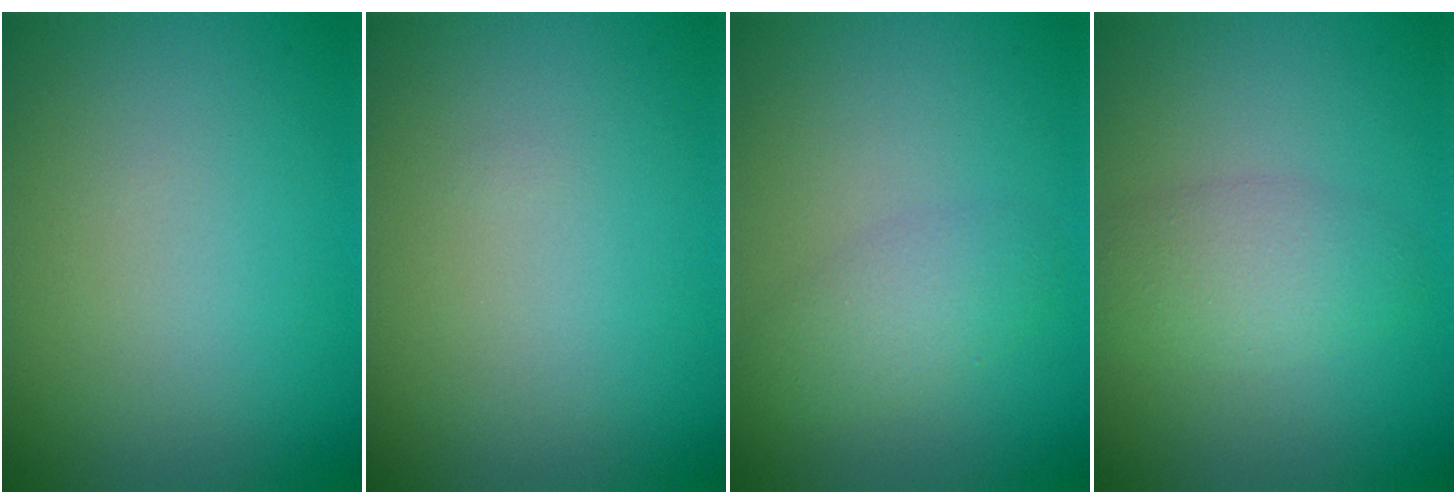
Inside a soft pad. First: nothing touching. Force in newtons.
{"total": 0.0}
{"total": 2.4, "press": 2.4, "slide": 0.1}
{"total": 3.2, "press": 3.2, "slide": 0.1}